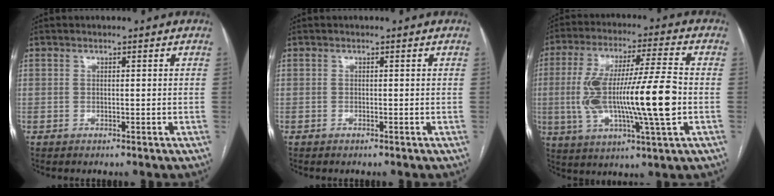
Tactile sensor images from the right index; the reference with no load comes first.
{"total": 0.0}
{"total": 17.8, "force": [-1.9, 1.5, 17.7], "torque": [-0.338, 0.004, -0.032]}